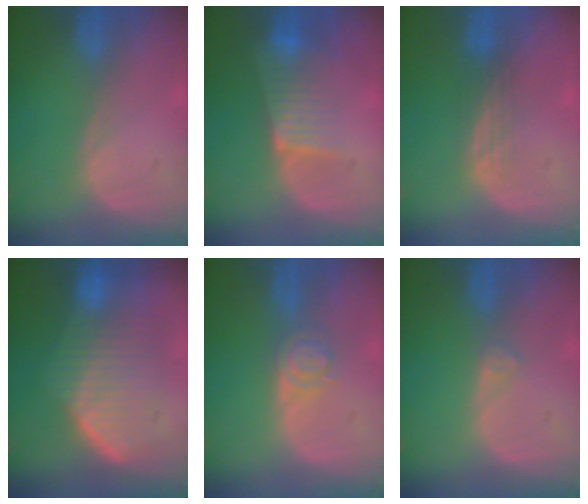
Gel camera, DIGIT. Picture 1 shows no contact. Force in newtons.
{"total": 6.4, "press": 5.6, "slide": 3.1}
{"total": 3.0, "press": 2.6, "slide": 1.4}
{"total": 8.9, "press": 8.7, "slide": 2.0}
{"total": 3.9, "press": 3.6, "slide": 1.6}
{"total": 1.1, "press": 1.0, "slide": 0.2}